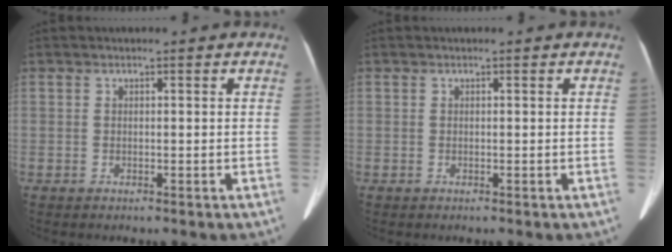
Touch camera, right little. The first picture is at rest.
{"total": 0.0}